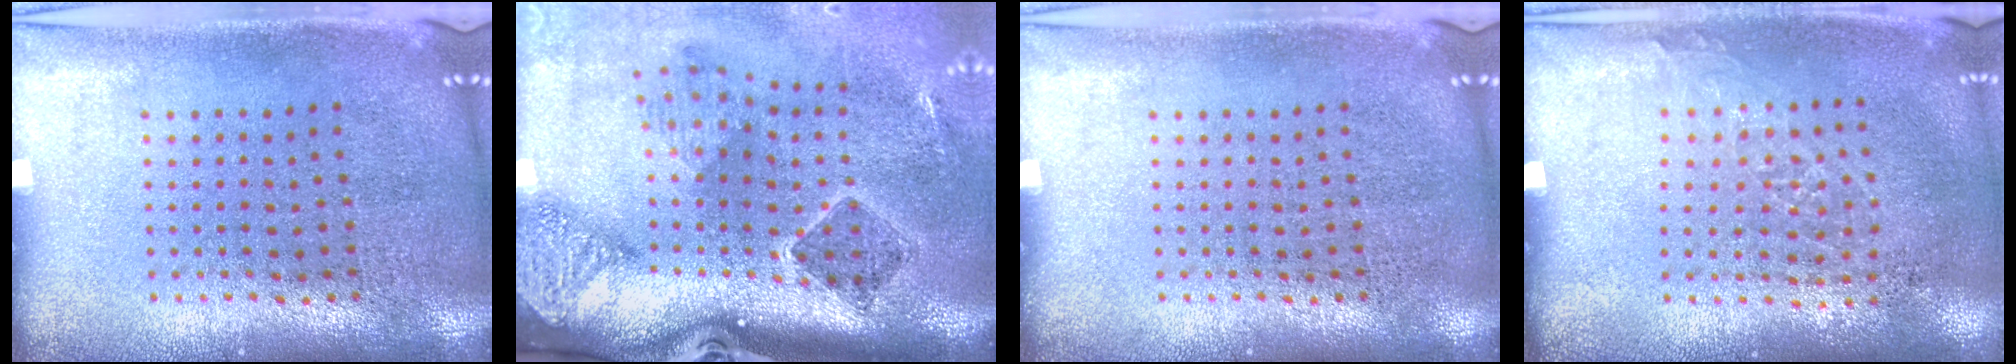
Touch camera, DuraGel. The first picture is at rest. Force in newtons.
{"total": 2.8, "press": 1.9, "slide": 2.1}
{"total": 0.0}
{"total": 0.9, "press": 0.8, "slide": 0.4}